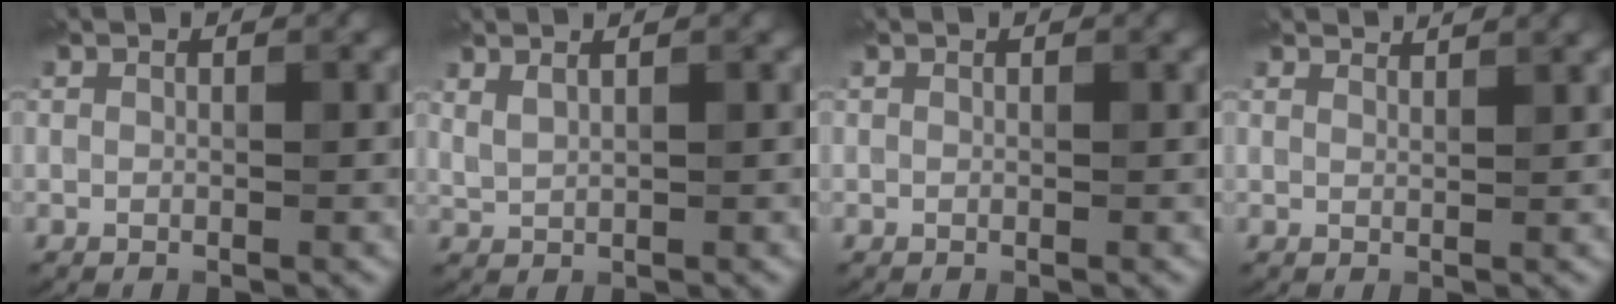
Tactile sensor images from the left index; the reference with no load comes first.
{"total": 1.8, "force": [1.4, 0.6, 1.0], "torque": [-0.018, 0.003, 0.026]}
{"total": 0.0}
{"total": 3.1, "force": [2.9, 0.5, 0.9], "torque": [-0.004, 0.006, 0.029]}